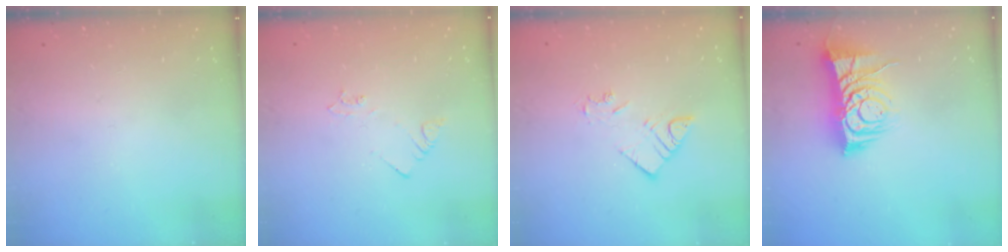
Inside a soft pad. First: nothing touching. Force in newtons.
{"total": 1.9, "press": 1.9, "slide": 0.3}
{"total": 5.6, "press": 5.6, "slide": 0.4}
{"total": 9.4, "press": 9.4, "slide": 1.0}